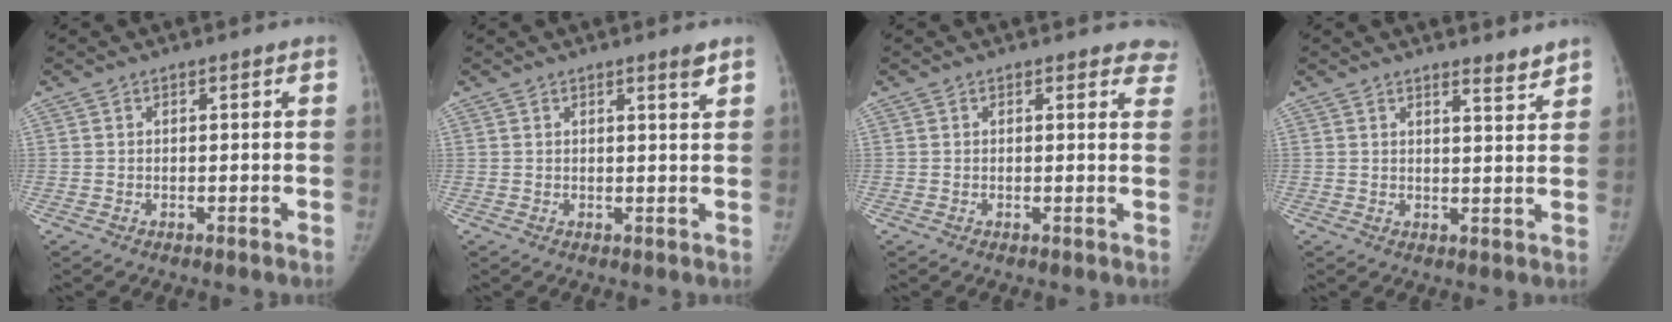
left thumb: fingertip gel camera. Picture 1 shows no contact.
{"total": 1.8, "force": [1.3, 0.0, 1.3], "torque": [-0.015, -0.011, 0.019]}
{"total": 4.3, "force": [3.8, 2.0, 0.5], "torque": [0.037, -0.016, 0.016]}
{"total": 3.2, "force": [2.9, 0.4, 1.2], "torque": [-0.010, -0.029, 0.039]}